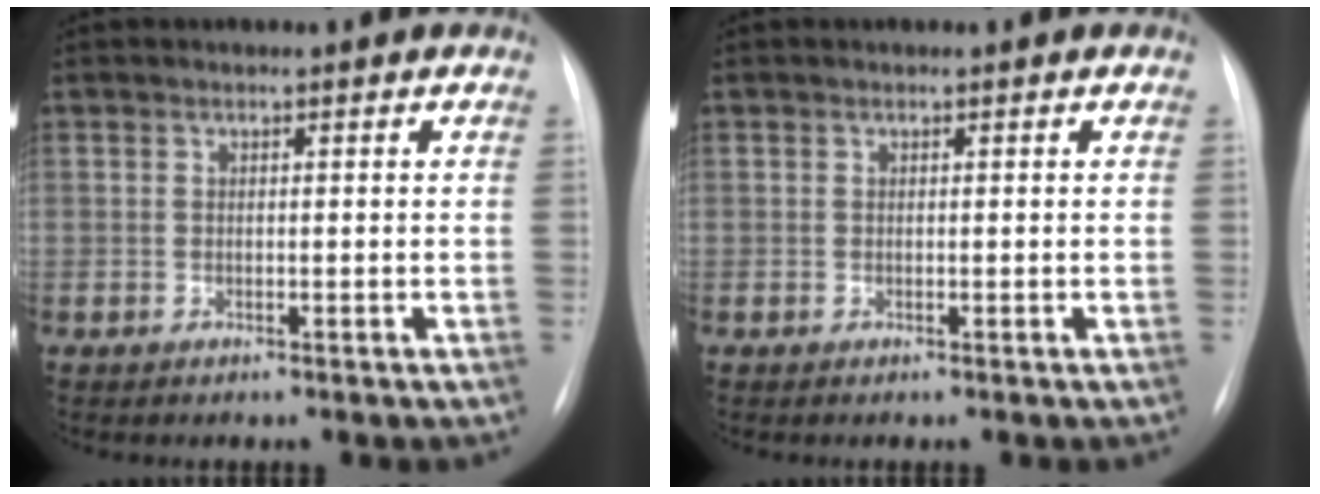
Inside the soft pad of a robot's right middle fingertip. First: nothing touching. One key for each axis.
{"total": 0.0}